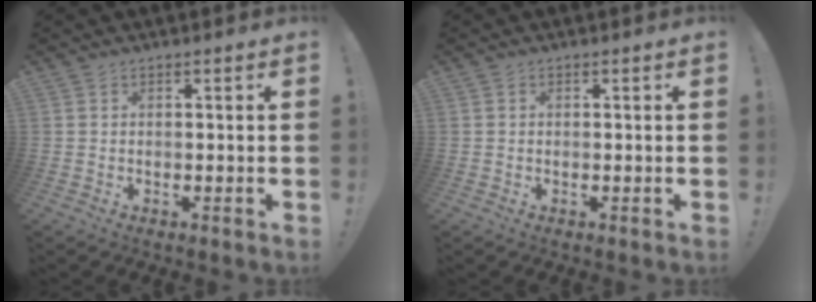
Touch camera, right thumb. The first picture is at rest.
{"total": 0.0}